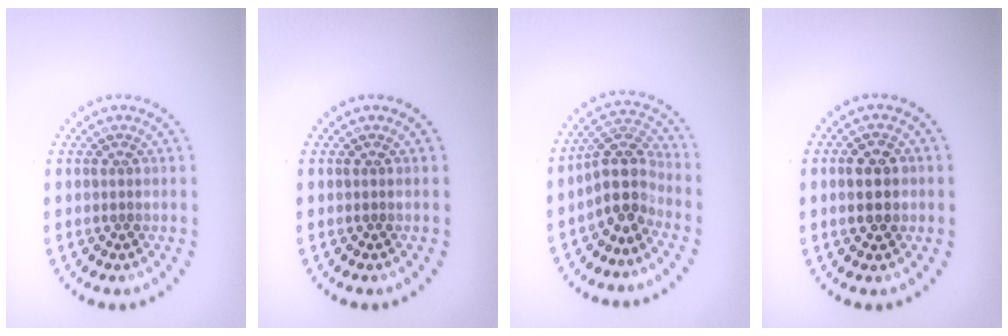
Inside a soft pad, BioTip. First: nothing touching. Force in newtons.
{"total": 0.0}
{"total": 3.8, "press": 2.9, "slide": 2.4}
{"total": 3.6, "press": 3.6, "slide": 0.2}